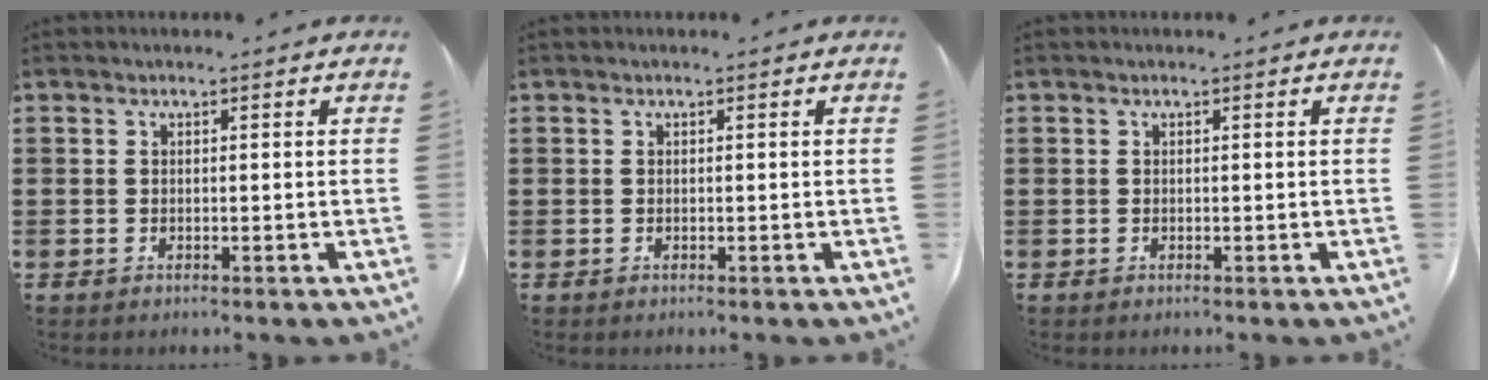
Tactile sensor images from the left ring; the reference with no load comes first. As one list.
[{"total": 0.0}, {"total": 0.0}]